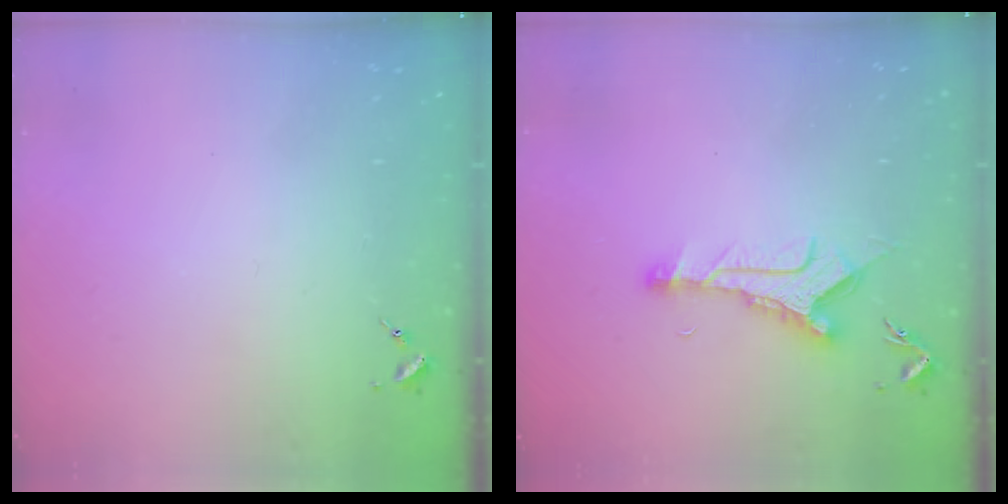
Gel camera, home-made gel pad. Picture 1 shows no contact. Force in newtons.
{"total": 10.2, "press": 10.2, "slide": 0.6}